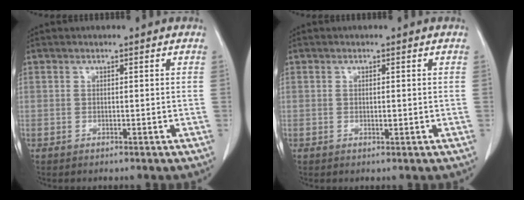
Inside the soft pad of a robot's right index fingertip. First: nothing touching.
{"total": 0.9, "force": [-0.1, 0.2, 0.8], "torque": [-0.014, -0.001, -0.001]}